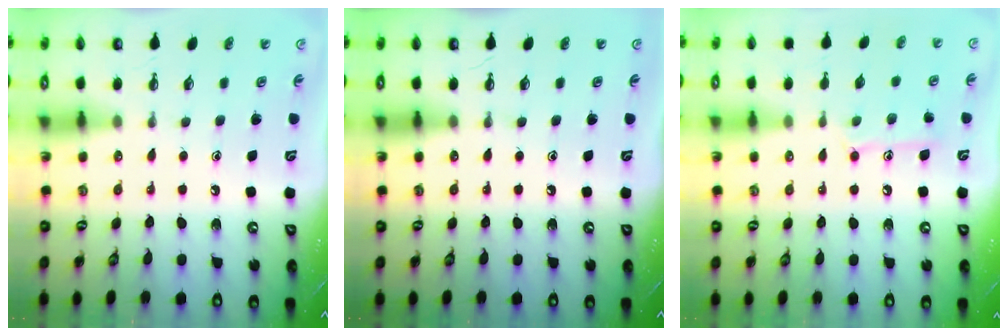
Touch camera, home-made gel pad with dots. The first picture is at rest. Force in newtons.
{"total": 0.0}
{"total": 10.1, "press": 10.1, "slide": 0.7}